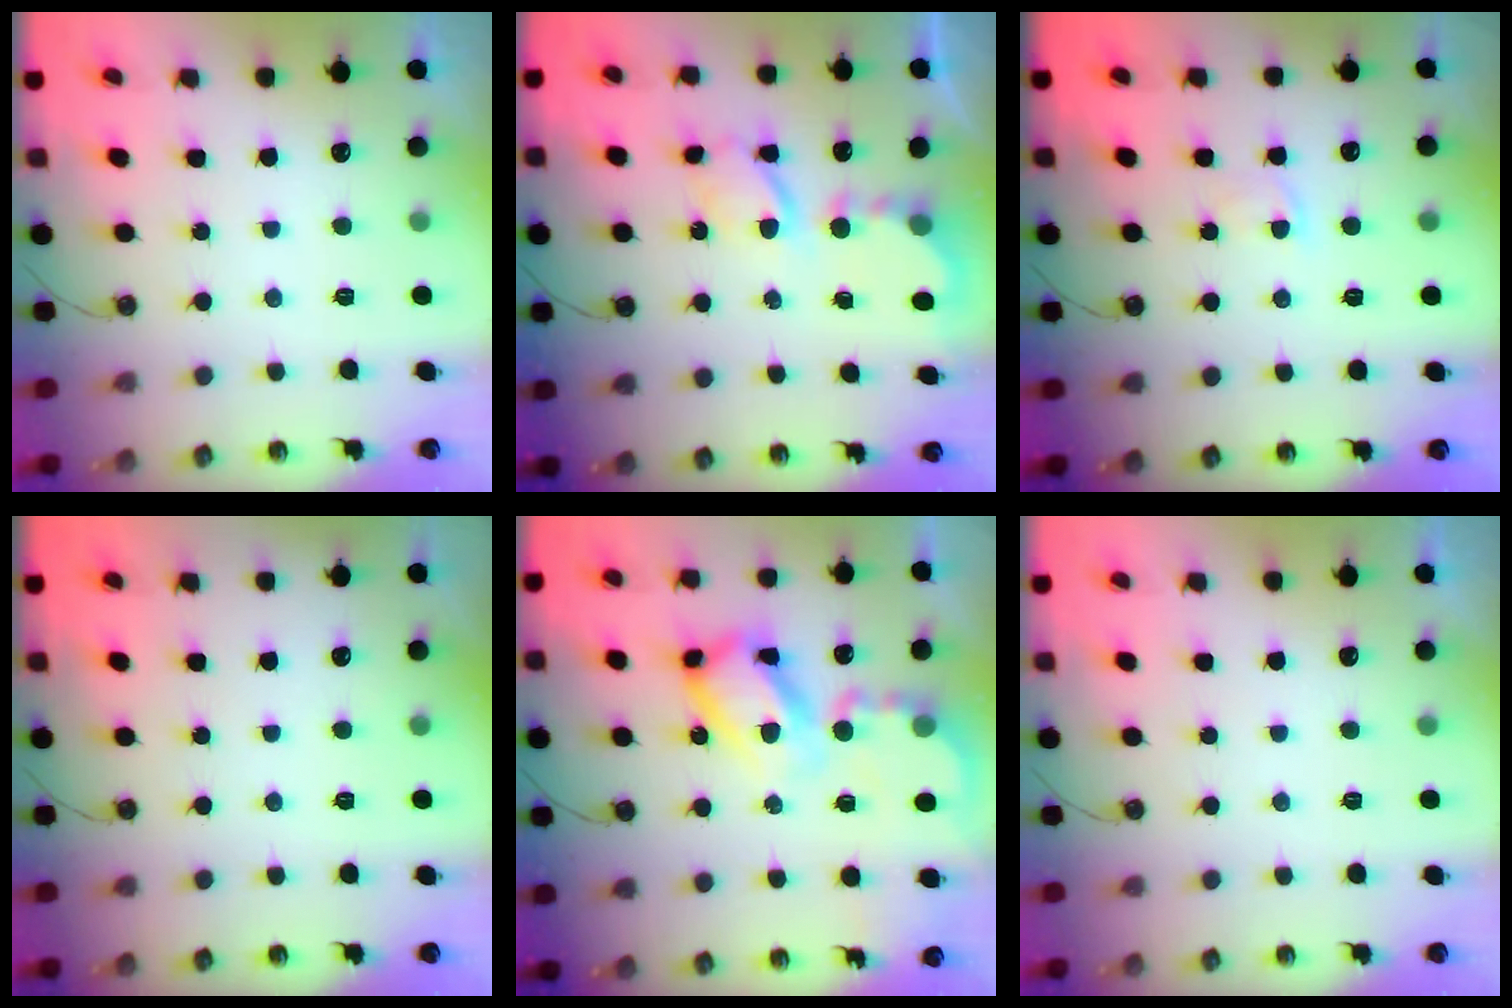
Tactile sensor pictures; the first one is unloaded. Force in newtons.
{"total": 5.8, "press": 5.8, "slide": 0.2}
{"total": 1.5, "press": 1.4, "slide": 0.3}
{"total": 0.0}
{"total": 18.7, "press": 18.6, "slide": 1.7}
{"total": 0.0}